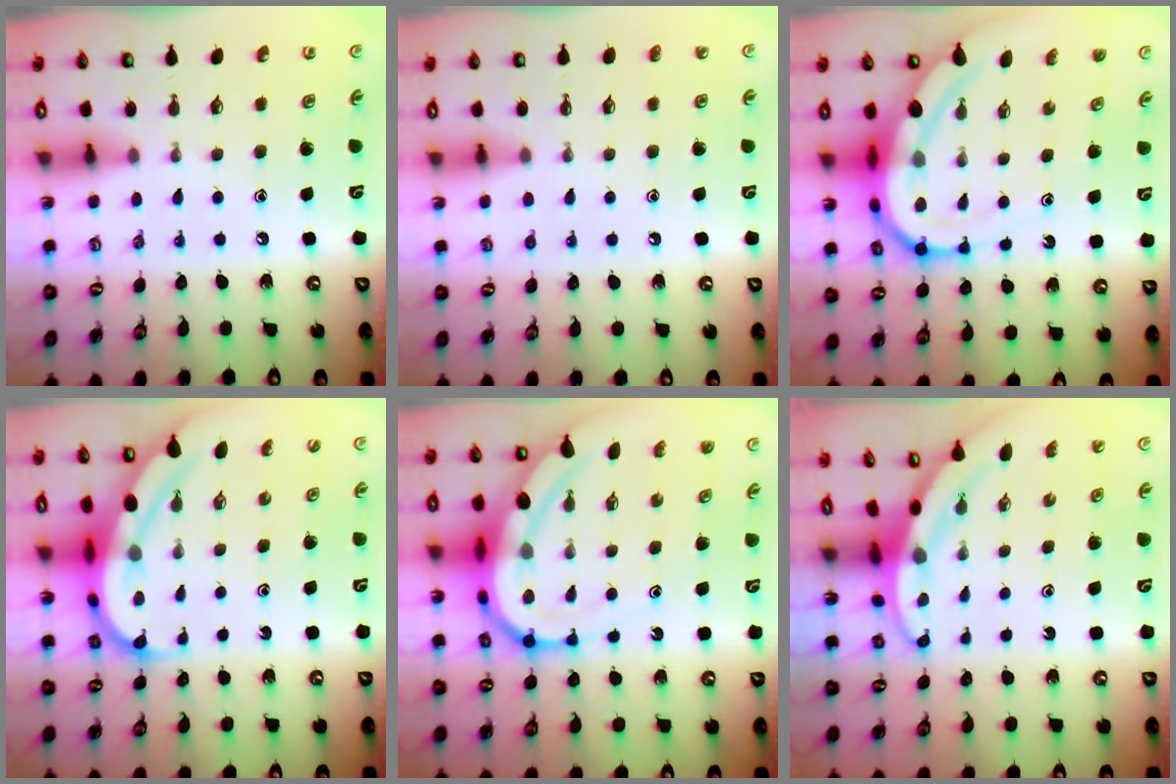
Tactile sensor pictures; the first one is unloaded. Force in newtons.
{"total": 0.7, "press": 0.7, "slide": 0.0}
{"total": 13.6, "press": 13.5, "slide": 1.3}
{"total": 8.2, "press": 8.1, "slide": 1.0}
{"total": 13.6, "press": 13.5, "slide": 1.3}
{"total": 3.5, "press": 3.5, "slide": 0.1}